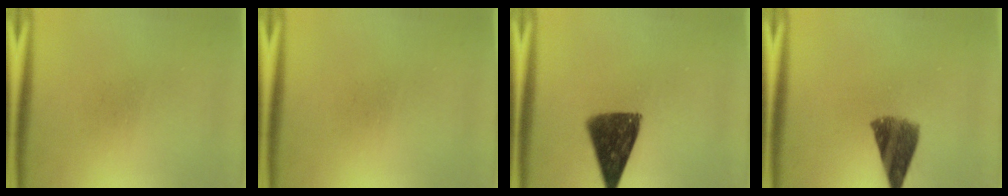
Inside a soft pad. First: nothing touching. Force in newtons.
{"total": 0.0}
{"total": 10.9}
{"total": 7.6}